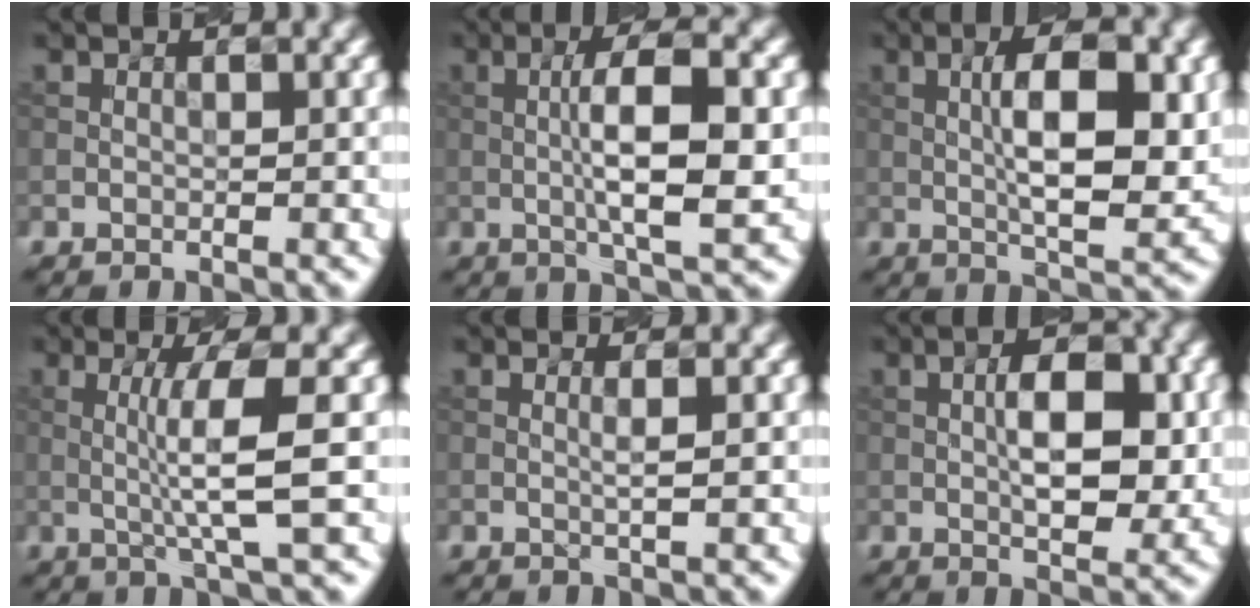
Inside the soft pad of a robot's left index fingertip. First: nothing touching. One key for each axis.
{"total": 7.0, "fx": 0.0, "fy": 1.5, "fz": 6.8, "tx": -0.115, "ty": 0.006, "tz": -0.003}
{"total": 8.4, "fx": 0.9, "fy": 2.6, "fz": 7.9, "tx": -0.121, "ty": 0.001, "tz": 0.013}
{"total": 4.9, "fx": 0.0, "fy": 0.2, "fz": 4.9, "tx": -0.094, "ty": 0.002, "tz": 0.000}
{"total": 1.3, "fx": 0.2, "fy": 0.2, "fz": 1.2, "tx": -0.022, "ty": 0.004, "tz": -0.003}
{"total": 6.0, "fx": 0.3, "fy": 2.5, "fz": 5.5, "tx": -0.088, "ty": 0.000, "tz": 0.002}